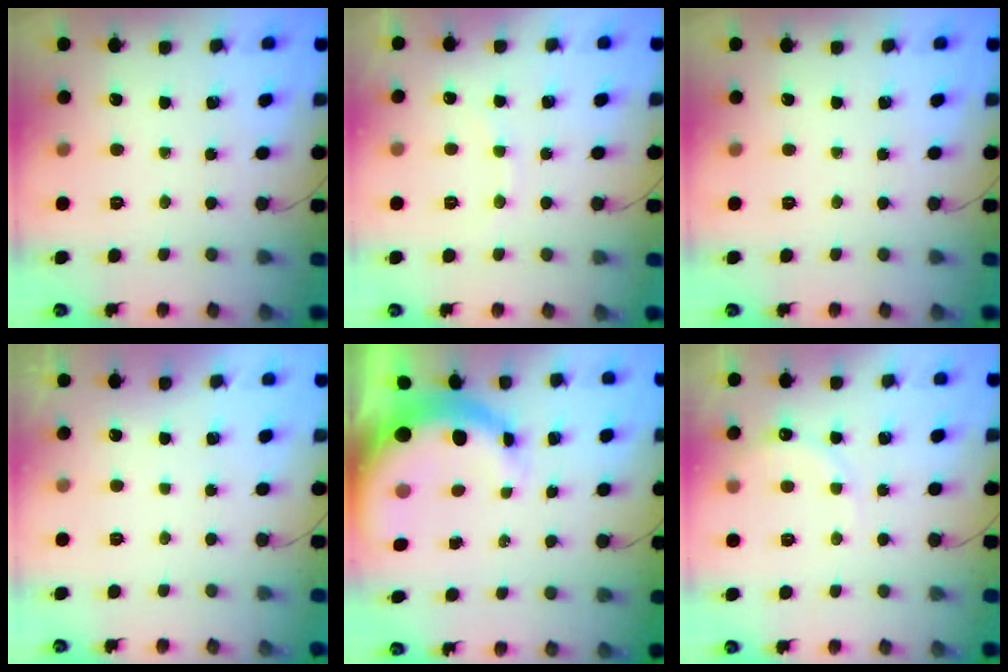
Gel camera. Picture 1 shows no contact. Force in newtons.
{"total": 7.3, "press": 7.2, "slide": 1.4}
{"total": 0.0}
{"total": 2.9, "press": 2.9, "slide": 0.1}
{"total": 6.7, "press": 6.5, "slide": 1.7}
{"total": 7.3, "press": 7.1, "slide": 1.5}